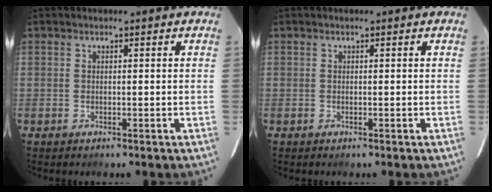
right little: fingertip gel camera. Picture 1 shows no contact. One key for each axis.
{"total": 0.0}